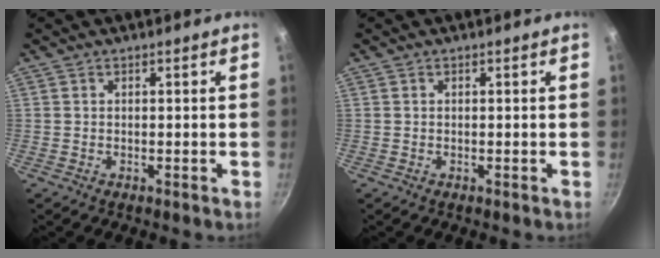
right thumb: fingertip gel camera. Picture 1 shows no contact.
{"total": 0.0}